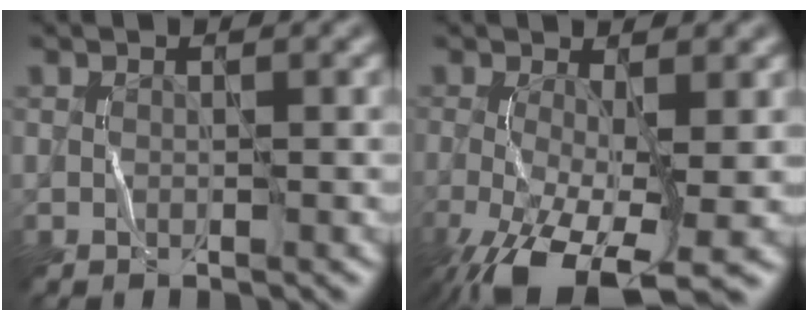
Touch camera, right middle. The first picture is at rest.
{"total": 8.8, "force": [-3.4, 3.2, 7.5], "torque": [-0.153, -0.023, -0.054]}